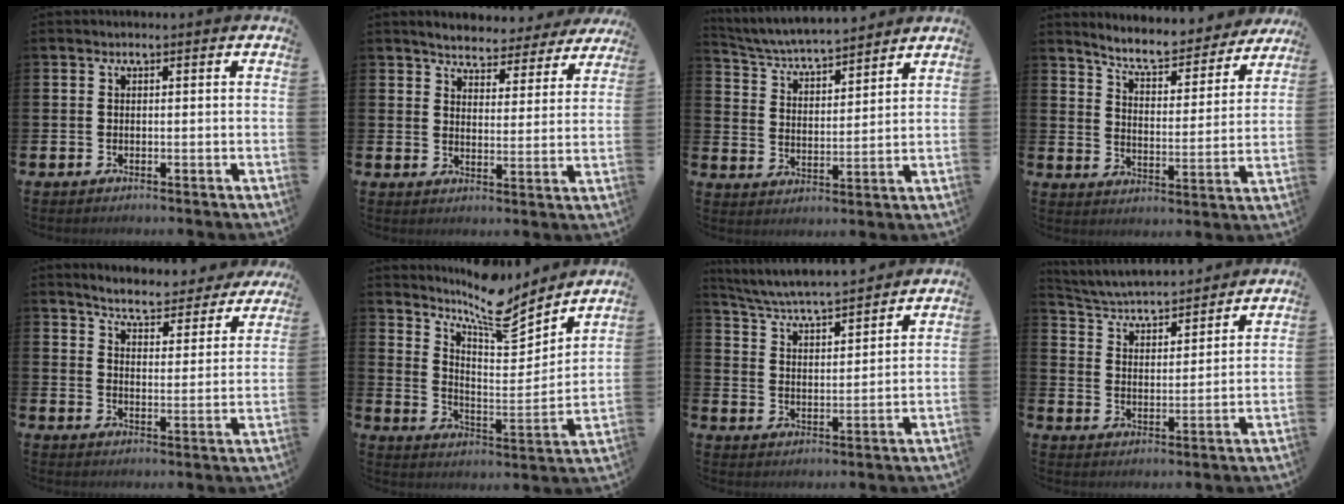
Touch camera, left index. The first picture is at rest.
{"total": 4.5, "force": [4.4, 0.9, 0.4], "torque": [-0.026, -0.030, 0.074]}
{"total": 5.1, "force": [5.0, 0.4, 0.8], "torque": [-0.044, -0.040, 0.085]}
{"total": 6.8, "force": [6.4, 1.1, 1.9], "torque": [-0.065, -0.048, 0.107]}
{"total": 5.1, "force": [5.0, 0.4, 1.0], "torque": [-0.040, -0.039, 0.082]}
{"total": 9.3, "force": [8.5, 1.9, 3.3], "torque": [-0.068, -0.064, 0.146]}
{"total": 5.6, "force": [5.5, 0.0, 1.1], "torque": [-0.049, -0.044, 0.094]}
{"total": 4.7, "force": [4.6, 0.7, 0.6], "torque": [-0.040, -0.040, 0.076]}